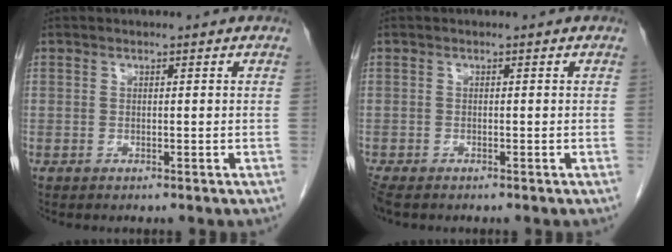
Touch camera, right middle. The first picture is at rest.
{"total": 2.9, "force": [-2.2, 1.1, 1.4], "torque": [-0.034, -0.010, -0.038]}